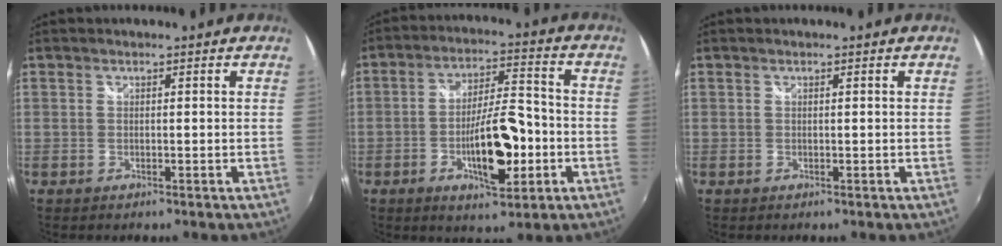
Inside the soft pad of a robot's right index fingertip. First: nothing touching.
{"total": 13.0, "force": [-3.9, 4.3, 11.6], "torque": [-0.199, 0.002, -0.058]}
{"total": 0.0}